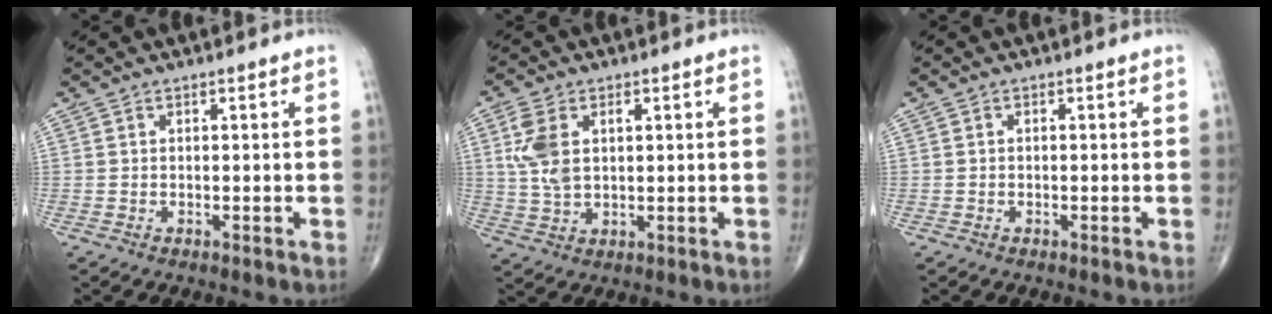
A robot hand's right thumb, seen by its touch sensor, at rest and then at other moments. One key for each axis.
{"total": 7.6, "fx": 1.9, "fy": 4.5, "fz": 5.8, "tx": -0.129, "ty": 0.006, "tz": 0.042}
{"total": 0.0}